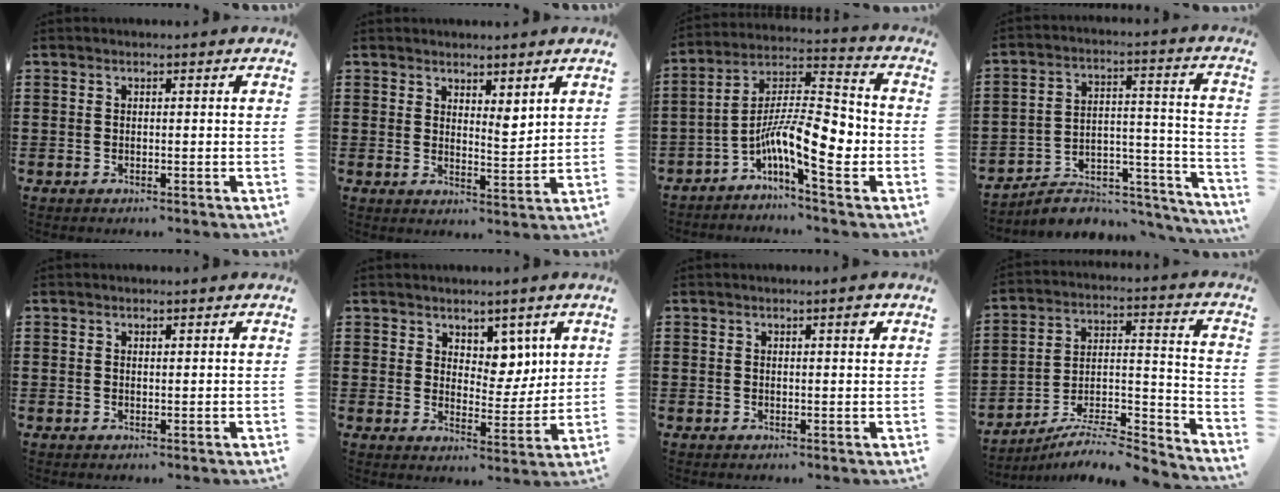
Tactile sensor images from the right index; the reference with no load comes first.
{"total": 3.3, "force": [2.9, 1.2, 1.1], "torque": [-0.012, -0.009, 0.050]}
{"total": 11.4, "force": [-4.4, 2.9, 10.1], "torque": [-0.205, -0.008, -0.084]}
{"total": 6.5, "force": [-5.8, 2.2, 2.1], "torque": [-0.029, 0.013, -0.105]}
{"total": 0.6, "force": [0.4, 0.3, 0.2], "torque": [-0.005, 0.001, 0.008]}
{"total": 5.6, "force": [3.8, 3.8, 1.4], "torque": [-0.033, -0.006, 0.066]}
{"total": 1.6, "force": [0.9, 0.2, 1.3], "torque": [-0.018, 0.001, 0.013]}
{"total": 6.9, "force": [-6.1, 1.5, 3.0], "torque": [-0.040, 0.007, -0.117]}